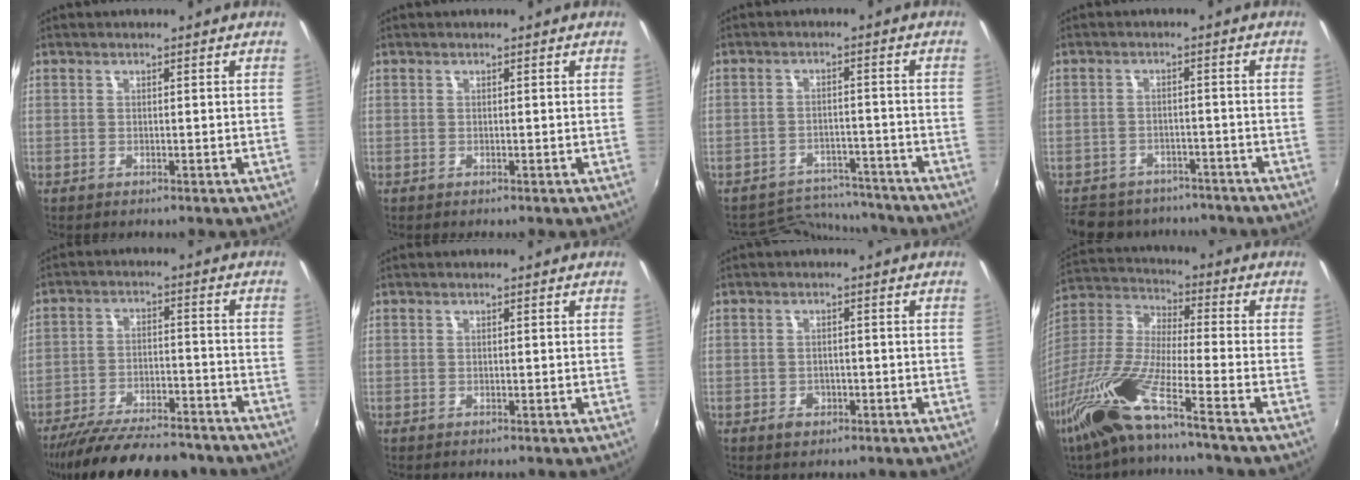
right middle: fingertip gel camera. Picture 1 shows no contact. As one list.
[{"total": 0.0}, {"total": 10.8, "force": [-10.3, 3.1, 1.5], "torque": [-0.044, 0.022, -0.144]}, {"total": 14.3, "force": [-11.8, 6.6, 4.6], "torque": [-0.118, 0.009, -0.164]}, {"total": 19.7, "force": [-16.8, 5.5, 8.9], "torque": [-0.176, -0.021, -0.242]}, {"total": 0.0}, {"total": 2.4, "force": [-1.3, 1.9, 1.0], "torque": [-0.018, -0.002, -0.018]}, {"total": 16.3, "force": [-10.9, 0.3, 12.0], "torque": [-0.248, -0.029, -0.220]}]